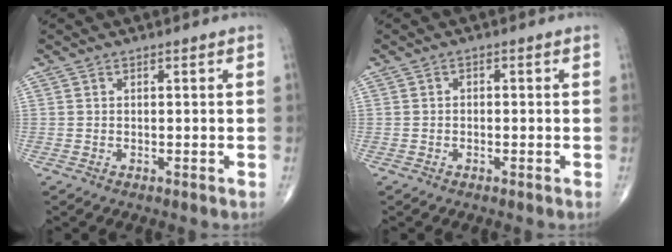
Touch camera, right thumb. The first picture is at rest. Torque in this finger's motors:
{"motor_torque": [-0.35, -0.05, 0.09, 0.14, -0.09]}